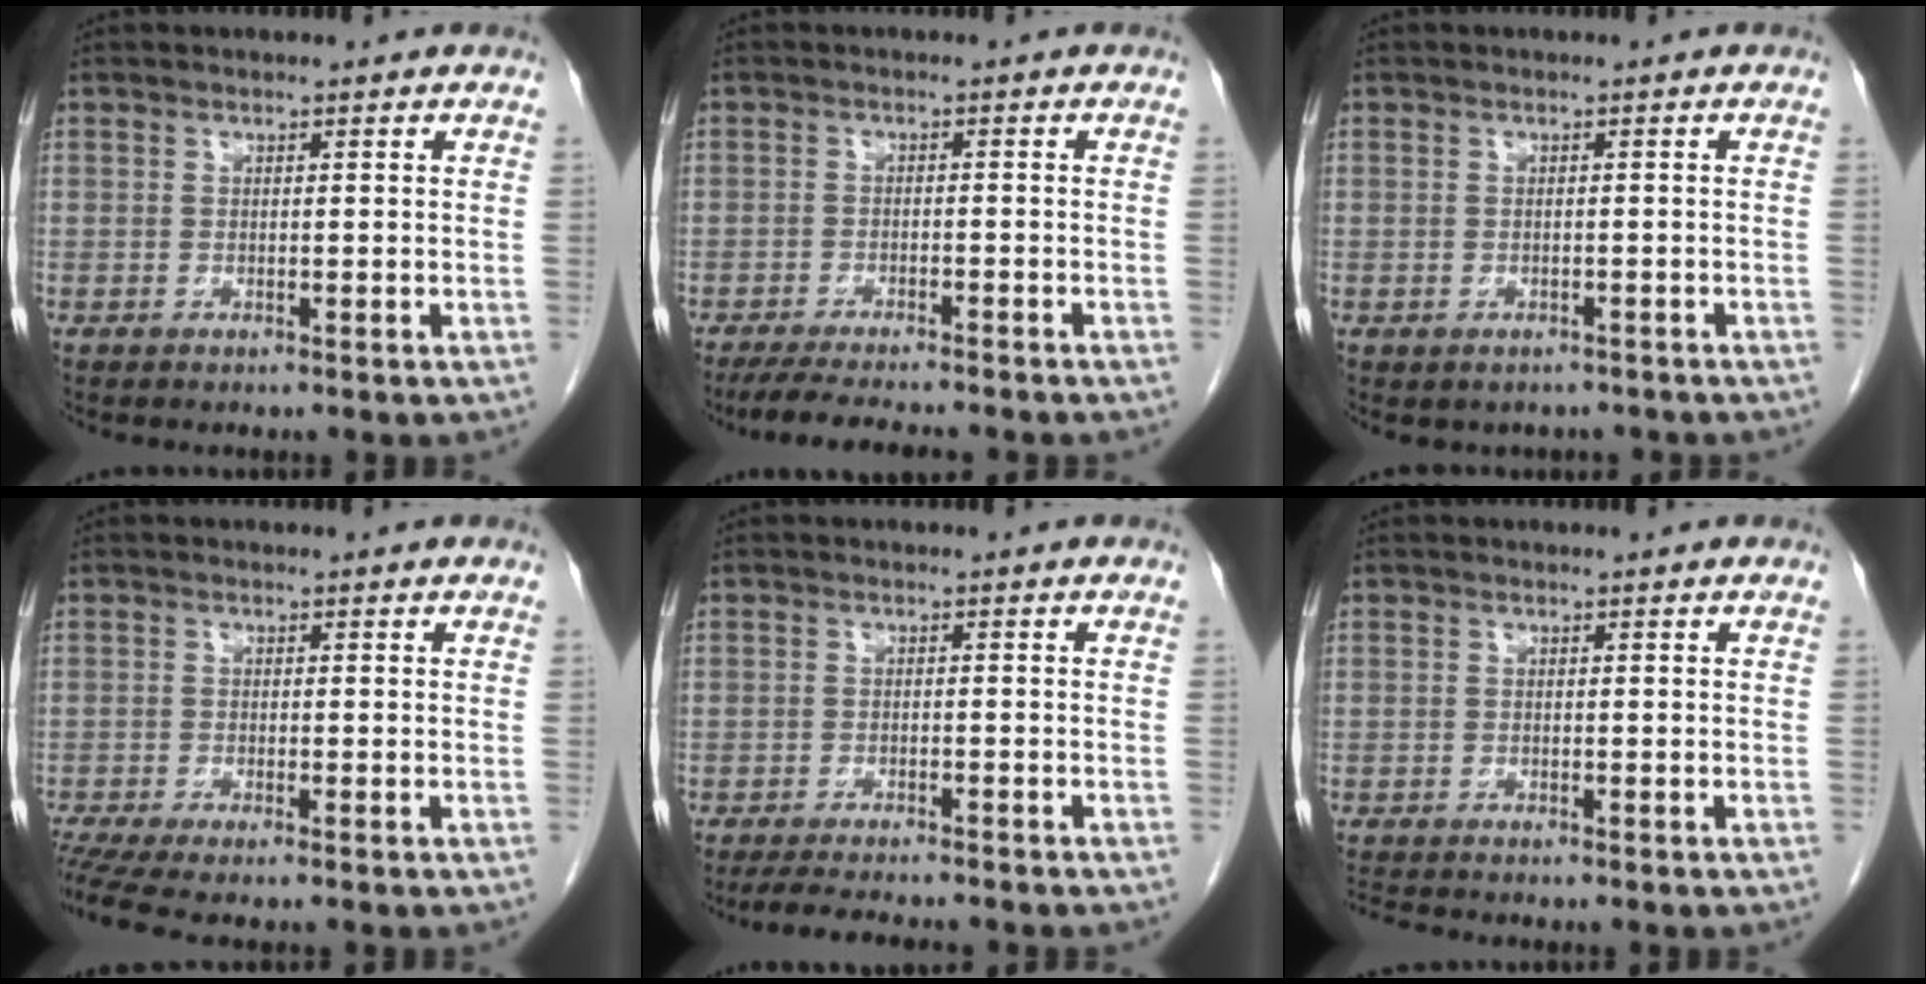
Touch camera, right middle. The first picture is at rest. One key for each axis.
{"total": 9.7, "fx": -8.4, "fy": 1.0, "fz": 4.6, "tx": -0.066, "ty": -0.018, "tz": -0.126}
{"total": 2.8, "fx": -2.3, "fy": 1.5, "fz": 0.5, "tx": -0.006, "ty": 0.005, "tz": -0.027}
{"total": 5.2, "fx": -4.2, "fy": 0.3, "fz": 3.0, "tx": -0.052, "ty": -0.008, "tz": -0.073}
{"total": 7.9, "fx": -6.9, "fy": 0.9, "fz": 3.6, "tx": -0.051, "ty": -0.014, "tz": -0.102}
{"total": 2.6, "fx": -2.4, "fy": 0.2, "fz": 0.9, "tx": -0.017, "ty": -0.009, "tz": -0.040}